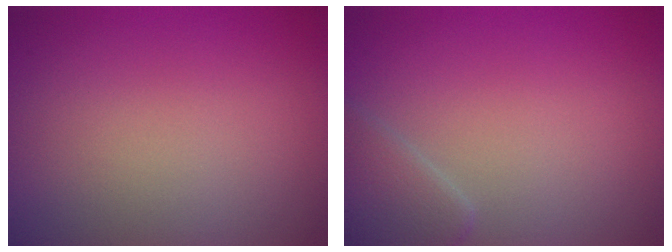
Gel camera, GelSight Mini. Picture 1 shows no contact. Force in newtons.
{"total": 2.4, "press": 2.4, "slide": 0.1}